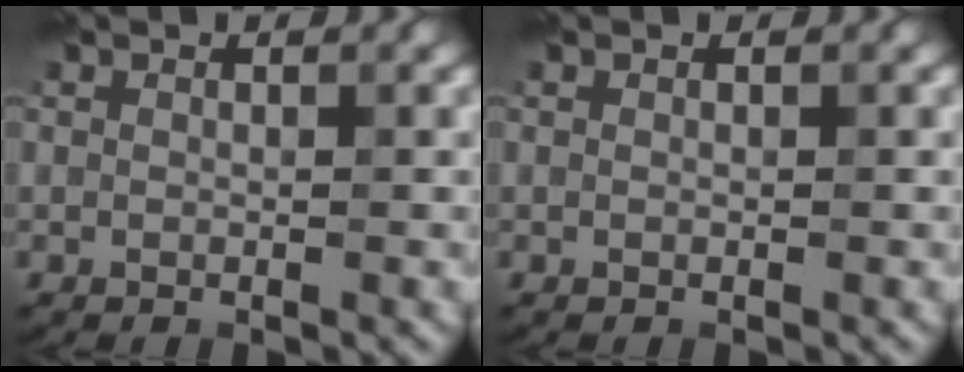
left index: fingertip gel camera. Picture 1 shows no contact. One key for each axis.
{"total": 0.0}